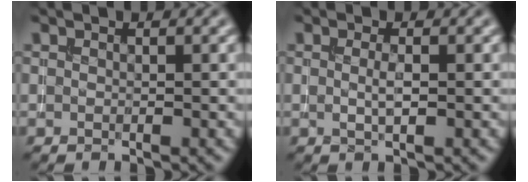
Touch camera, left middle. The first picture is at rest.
{"total": 1.4, "force": [0.1, 0.3, 1.3], "torque": [-0.027, -0.001, 0.000]}